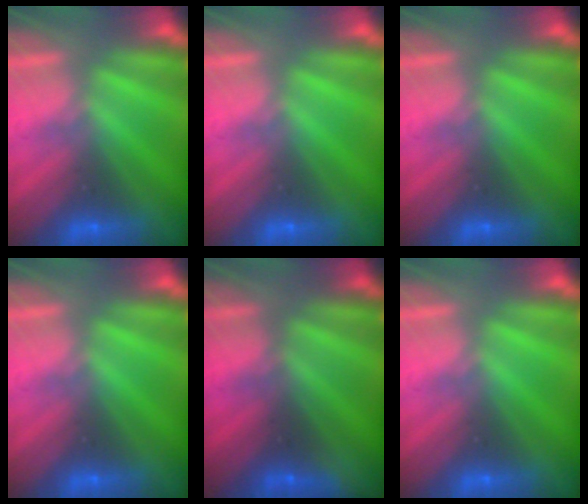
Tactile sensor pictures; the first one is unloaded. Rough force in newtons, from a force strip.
{"total": 0.0}
{"total": 0.0}
{"total": 0.0}
{"total": 1.6}
{"total": 0.0}